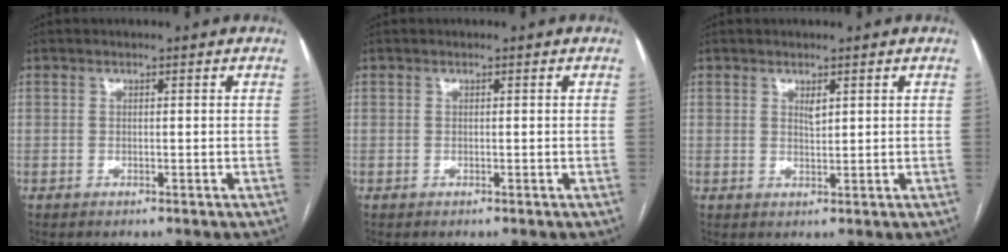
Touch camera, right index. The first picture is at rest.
{"total": 0.0}
{"total": 1.3, "force": [0.7, 0.5, 1.0], "torque": [-0.020, -0.003, 0.016]}